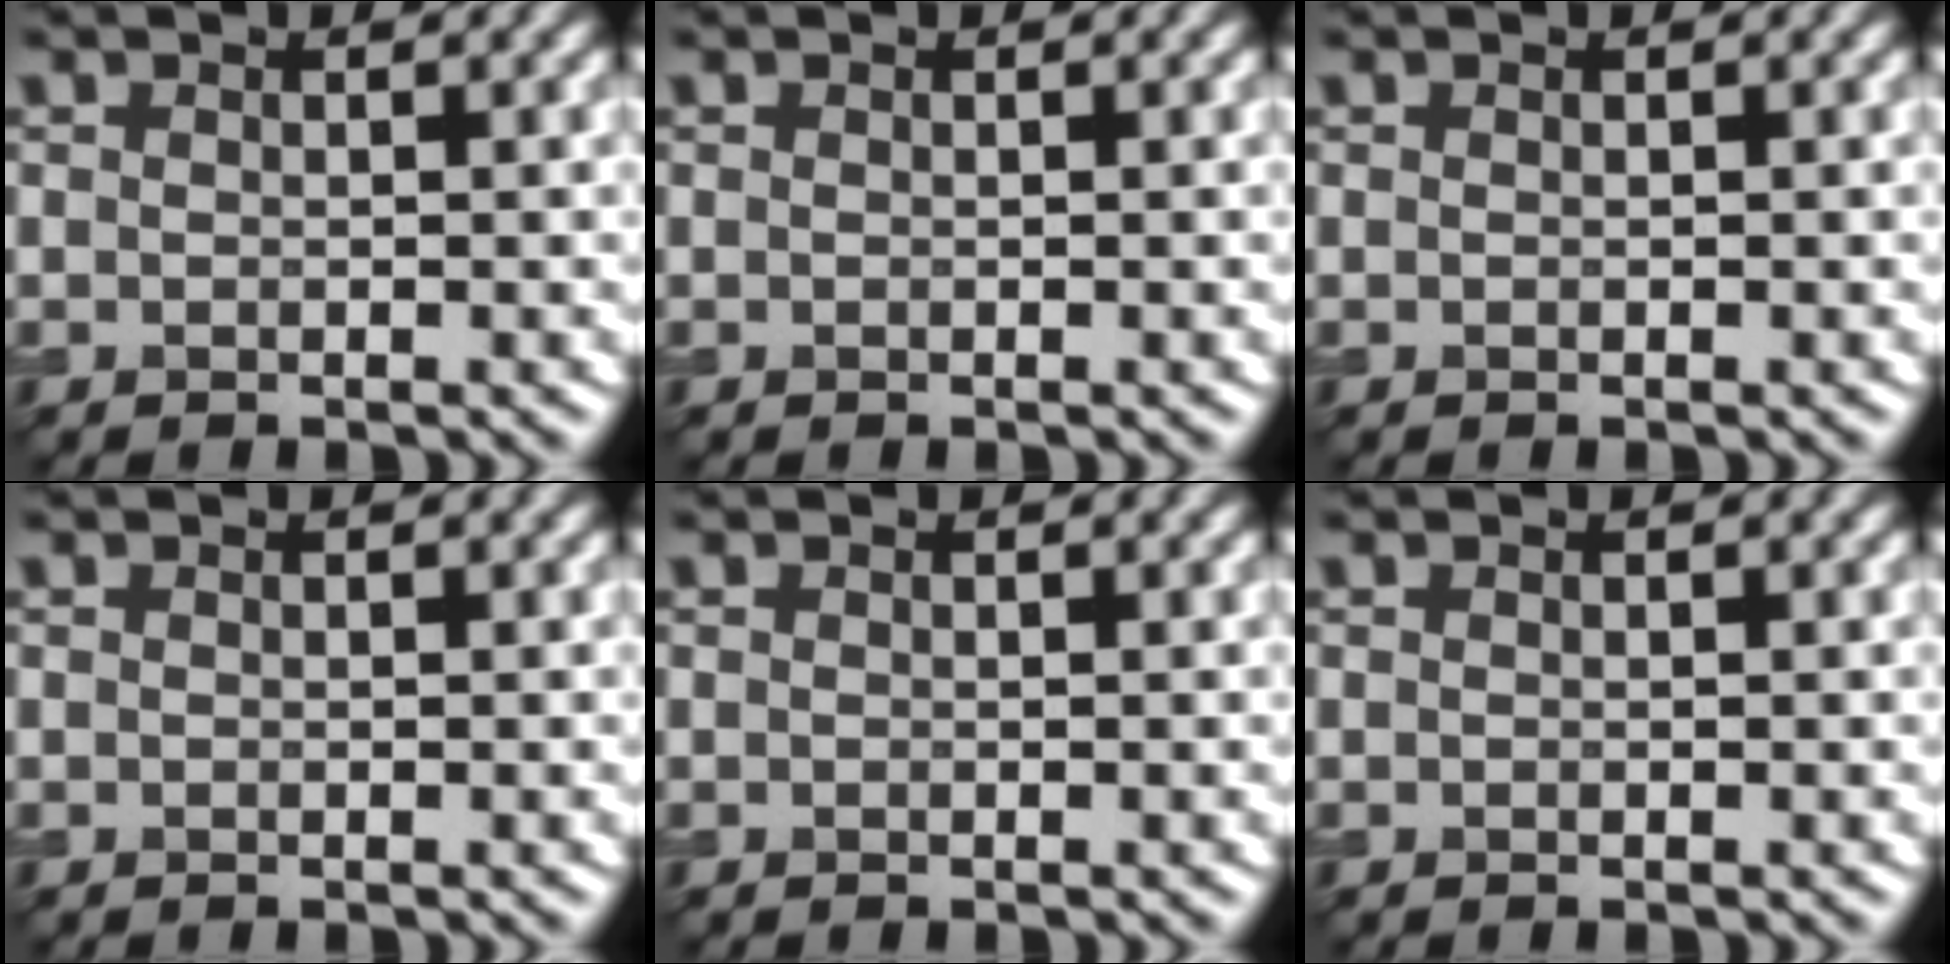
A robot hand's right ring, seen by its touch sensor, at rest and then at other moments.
{"total": 0.0}
{"total": 0.0}
{"total": 0.0}
{"total": 0.0}
{"total": 0.0}